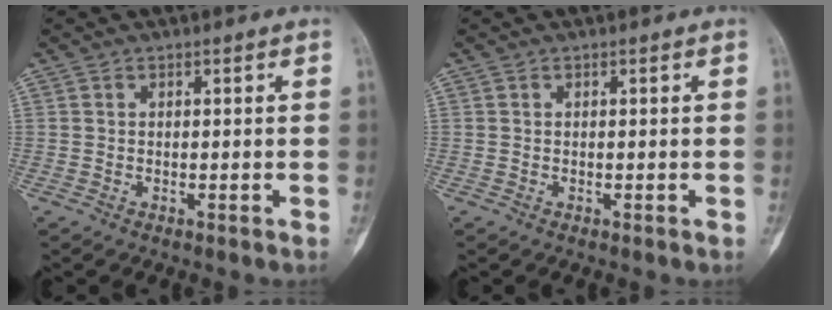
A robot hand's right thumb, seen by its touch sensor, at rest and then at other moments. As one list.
[{"total": 0.0}]